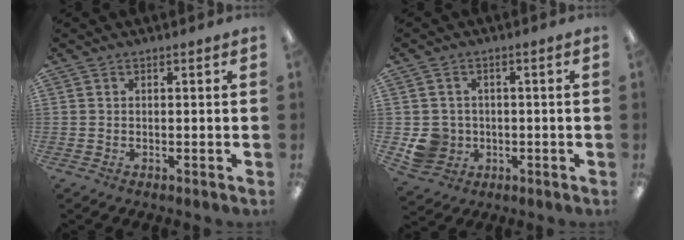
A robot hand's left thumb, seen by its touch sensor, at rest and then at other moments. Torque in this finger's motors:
{"motor_torque": [-0.04, 0.06, -0.02, -0.03, 0.00]}